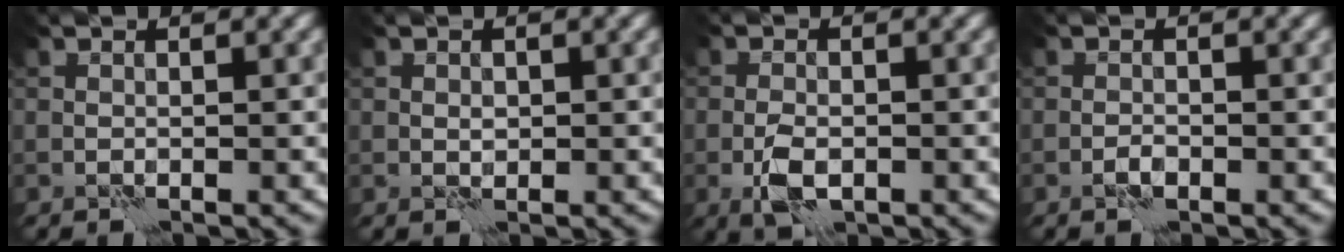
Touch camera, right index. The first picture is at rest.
{"total": 0.7, "force": [0.1, 0.5, 0.4], "torque": [-0.004, 0.001, 0.001]}
{"total": 3.2, "force": [-1.3, 1.6, 2.5], "torque": [-0.049, -0.002, -0.027]}
{"total": 0.9, "force": [-0.6, 0.4, 0.5], "torque": [-0.008, 0.005, -0.012]}